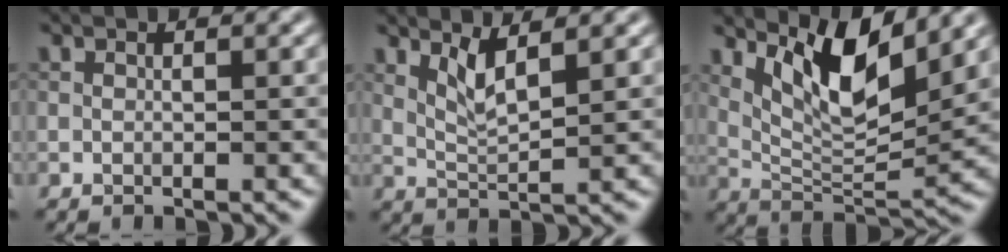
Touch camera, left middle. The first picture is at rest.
{"total": 2.6, "force": [1.5, 0.5, 2.1], "torque": [-0.045, -0.009, 0.035]}
{"total": 7.3, "force": [3.7, 2.2, 5.9], "torque": [-0.108, -0.012, 0.071]}